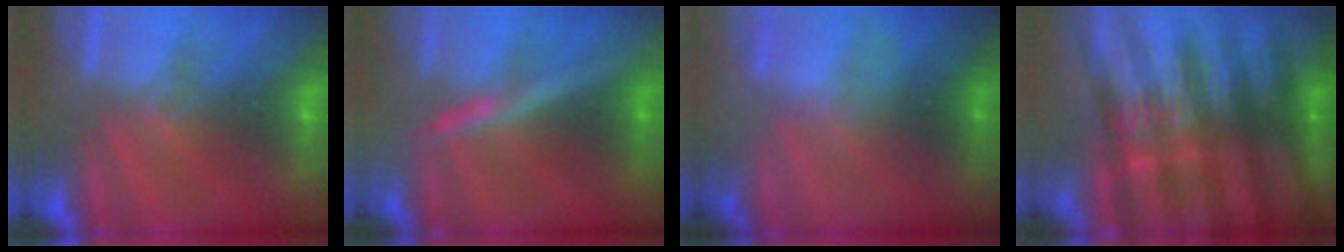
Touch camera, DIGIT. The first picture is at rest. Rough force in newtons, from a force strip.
{"total": 3.4}
{"total": 2.4}
{"total": 6.0}